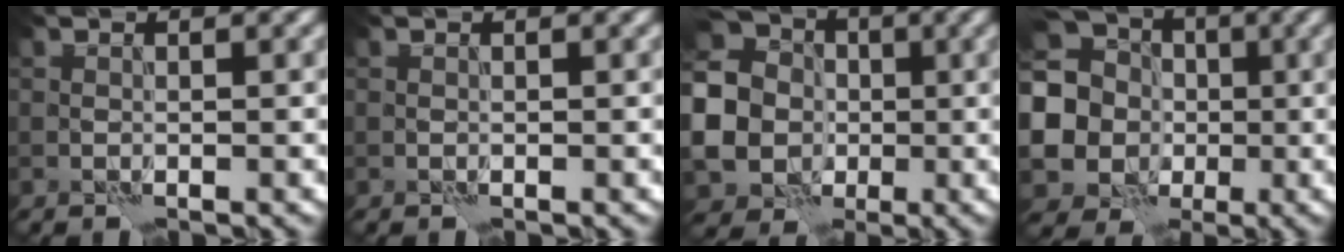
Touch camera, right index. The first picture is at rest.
{"total": 0.0}
{"total": 16.6, "force": [-2.4, 15.5, 5.4], "torque": [-0.171, -0.006, -0.068]}
{"total": 13.5, "force": [-1.0, 12.5, 4.9], "torque": [-0.143, 0.008, -0.047]}